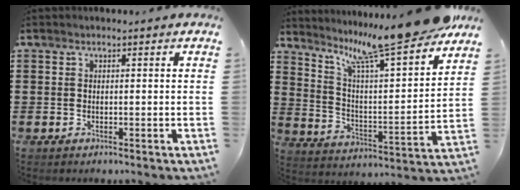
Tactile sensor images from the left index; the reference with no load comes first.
{"total": 13.1, "force": [11.3, 0.2, 6.5], "torque": [-0.138, -0.077, 0.183]}